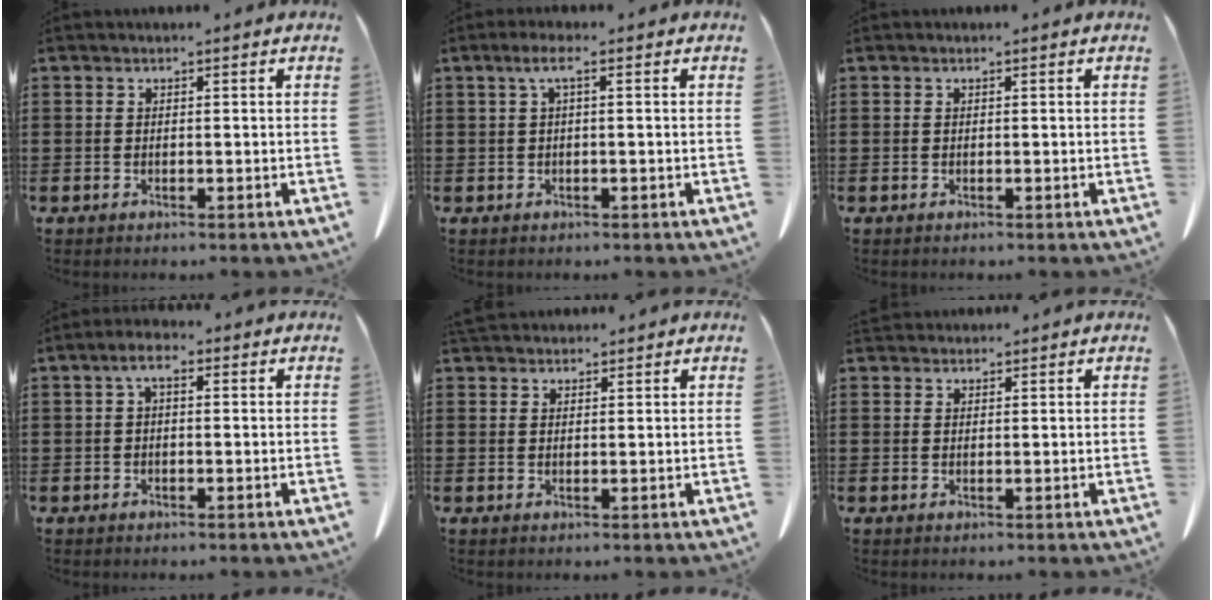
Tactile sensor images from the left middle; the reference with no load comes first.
{"total": 2.3, "force": [0.2, 0.2, 2.3], "torque": [-0.046, 0.002, 0.002]}
{"total": 0.0}
{"total": 3.0, "force": [0.2, 1.2, 2.7], "torque": [-0.057, 0.007, 0.000]}
{"total": 2.3, "force": [2.1, 0.9, 0.5], "torque": [-0.017, 0.002, 0.042]}
{"total": 1.4, "force": [1.2, 0.5, 0.1], "torque": [-0.006, 0.001, 0.025]}